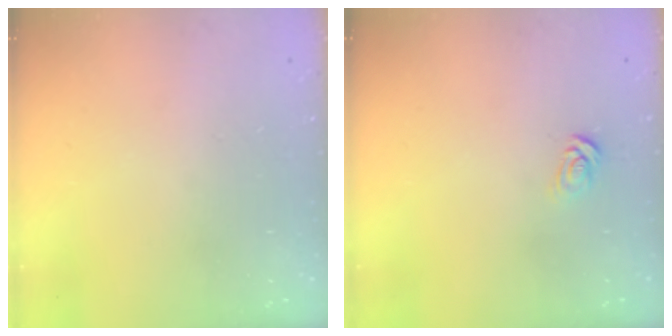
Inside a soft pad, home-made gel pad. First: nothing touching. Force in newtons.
{"total": 3.7, "press": 3.7, "slide": 0.4}